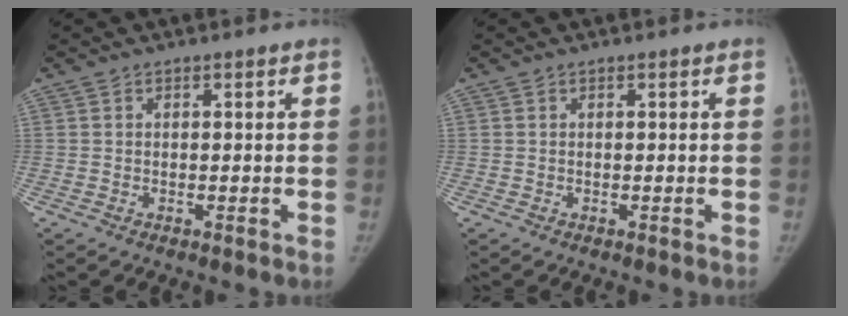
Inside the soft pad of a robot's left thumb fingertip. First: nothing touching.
{"total": 0.0}